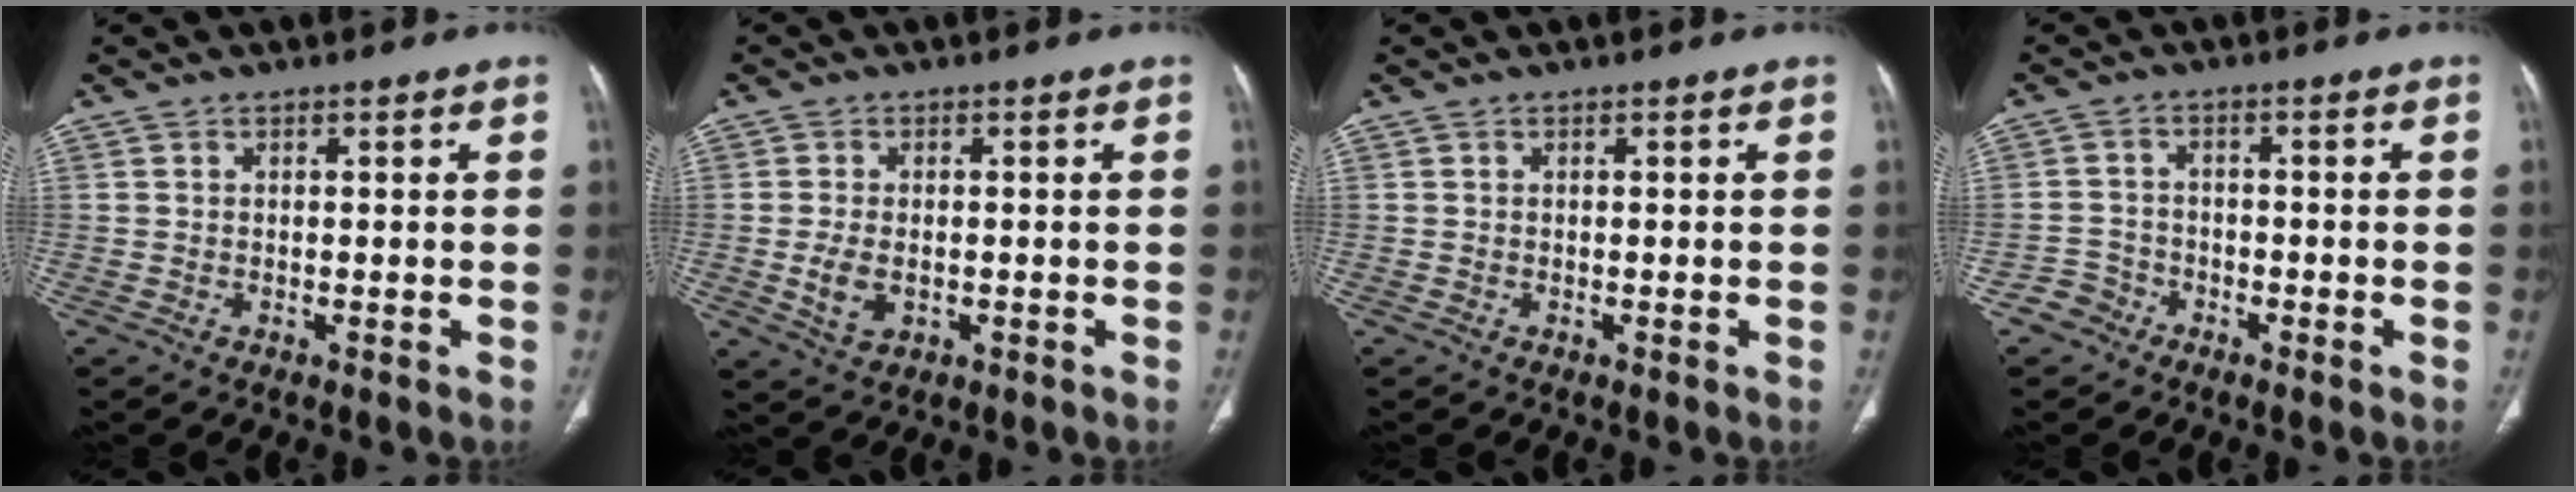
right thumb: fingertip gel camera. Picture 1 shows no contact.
{"total": 4.8, "force": [-0.7, 3.0, 3.6], "torque": [-0.072, -0.004, -0.007]}
{"total": 0.0}
{"total": 3.3, "force": [-2.2, 2.5, -0.1], "torque": [0.016, 0.020, -0.045]}